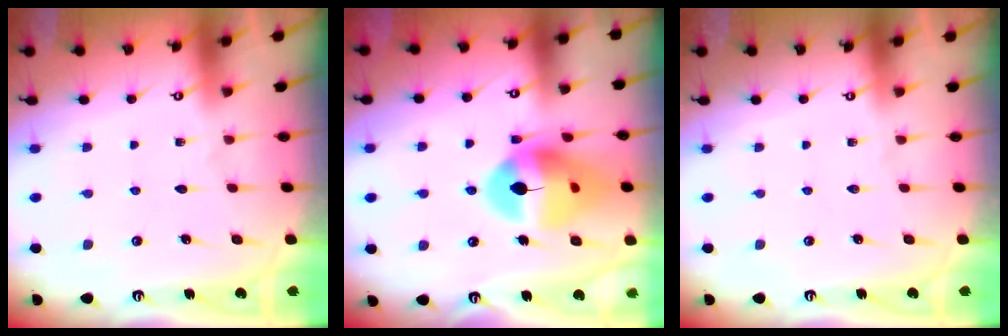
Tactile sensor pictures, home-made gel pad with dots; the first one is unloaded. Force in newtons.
{"total": 16.7, "press": 16.6, "slide": 1.8}
{"total": 0.0}